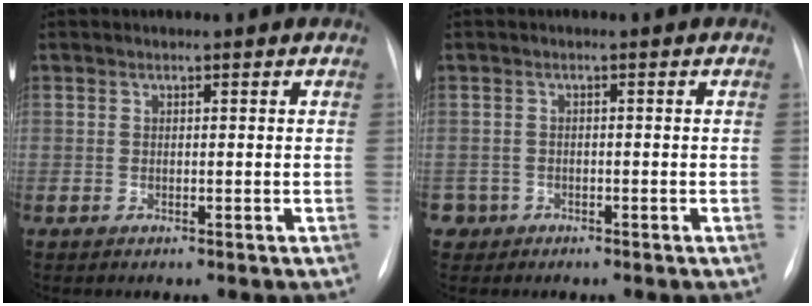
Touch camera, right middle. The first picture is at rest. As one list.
[{"total": 1.9, "force": [-1.1, 1.6, -0.4], "torque": [0.005, 0.009, -0.021]}]